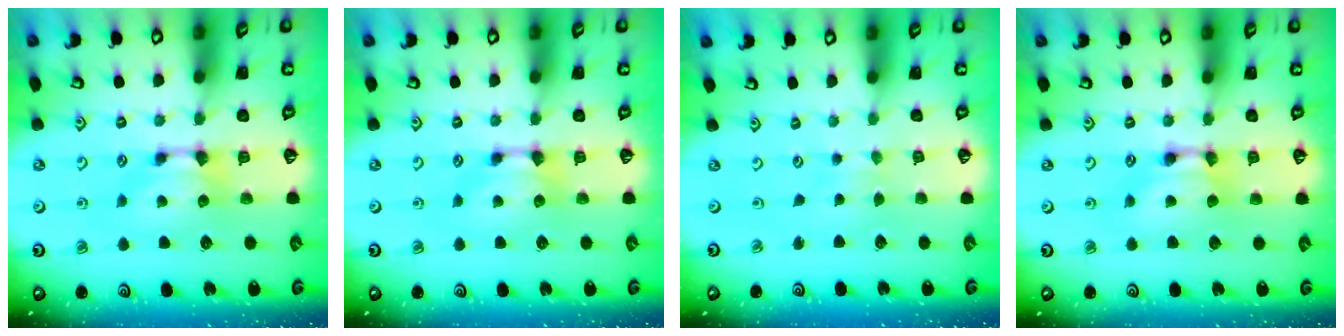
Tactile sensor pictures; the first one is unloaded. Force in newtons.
{"total": 0.0}
{"total": 2.9, "press": 2.9, "slide": 0.0}
{"total": 1.9, "press": 1.9, "slide": 0.1}